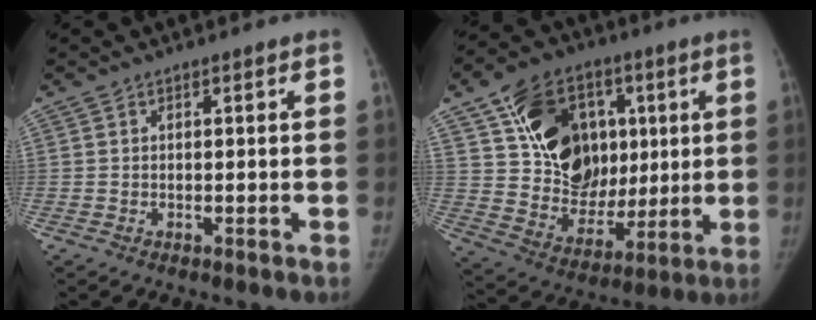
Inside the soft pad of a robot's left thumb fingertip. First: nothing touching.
{"total": 21.7, "force": [6.8, 16.4, 12.4], "torque": [-0.168, -0.006, 0.128]}